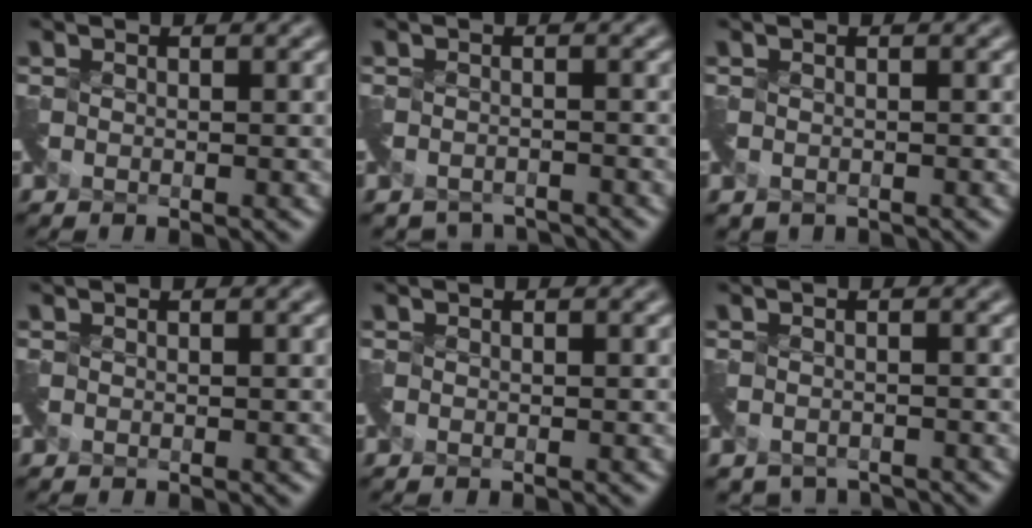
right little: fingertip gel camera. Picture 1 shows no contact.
{"total": 3.5, "force": [-3.1, 1.5, 0.7], "torque": [-0.009, -0.023, -0.050]}
{"total": 1.2, "force": [-0.6, 0.9, 0.6], "torque": [-0.017, -0.012, -0.010]}
{"total": 0.0}
{"total": 0.0}
{"total": 3.0, "force": [-2.4, 1.6, 0.8], "torque": [-0.014, -0.022, -0.038]}